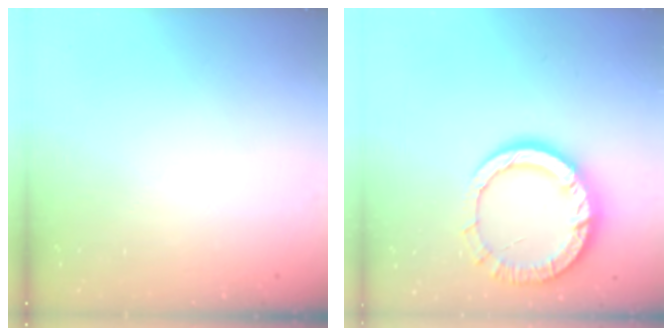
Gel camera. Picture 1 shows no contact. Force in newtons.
{"total": 13.0, "press": 12.9, "slide": 1.3}